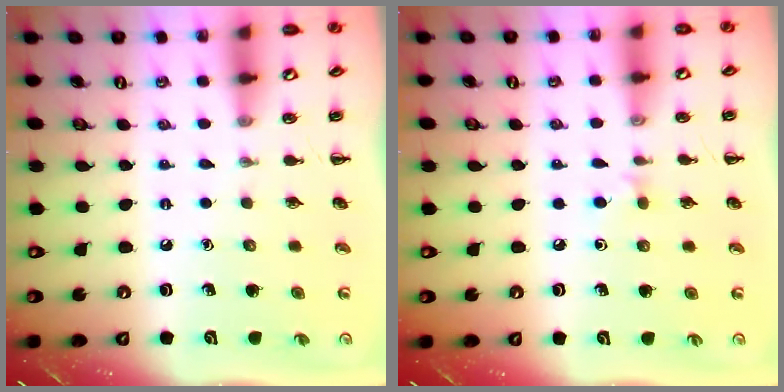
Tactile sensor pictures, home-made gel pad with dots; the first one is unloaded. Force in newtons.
{"total": 3.8, "press": 3.4, "slide": 1.5}